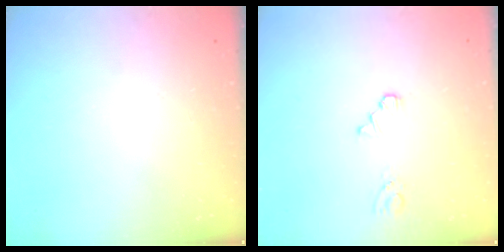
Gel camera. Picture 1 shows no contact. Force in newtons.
{"total": 1.1, "press": 1.1, "slide": 0.1}